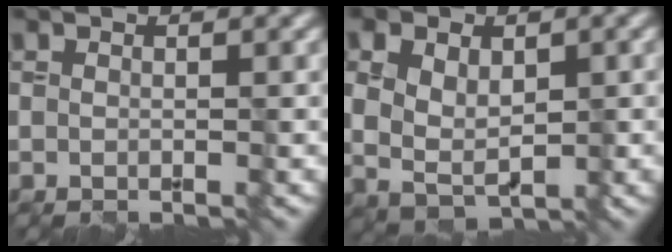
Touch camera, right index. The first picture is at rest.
{"total": 3.8, "force": [0.7, 2.6, 2.7], "torque": [-0.050, -0.005, 0.026]}